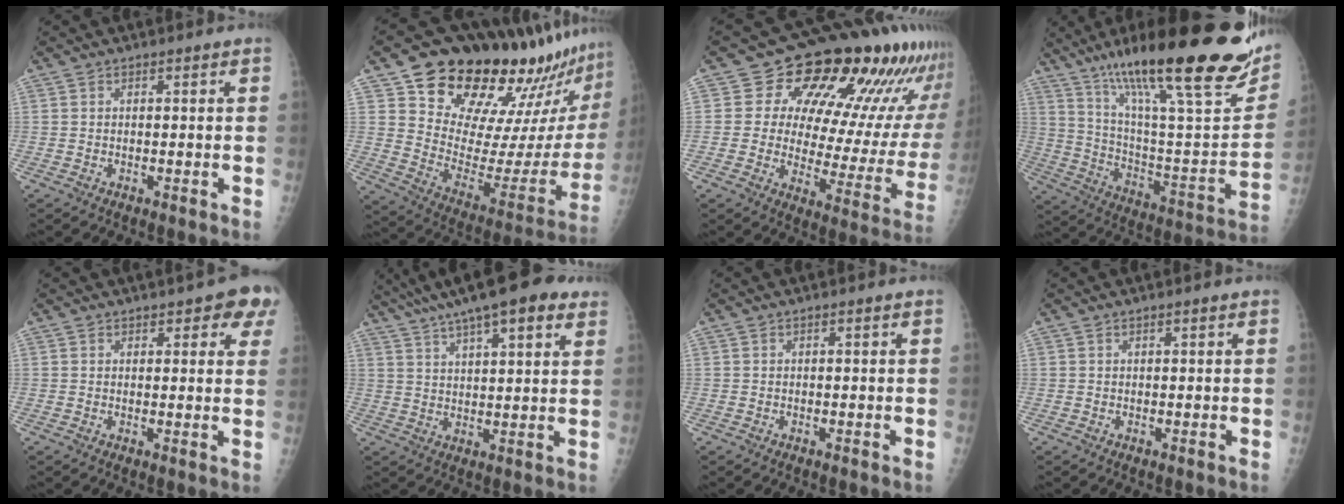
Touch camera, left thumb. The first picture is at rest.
{"total": 28.5, "force": [23.6, 8.6, 13.4], "torque": [-0.166, -0.157, 0.333]}
{"total": 22.5, "force": [14.0, 10.1, 14.5], "torque": [-0.147, -0.061, 0.182]}
{"total": 33.8, "force": [21.1, 6.7, 25.5], "torque": [-0.357, -0.054, 0.337]}
{"total": 6.5, "force": [4.0, 2.8, 4.3], "torque": [-0.011, -0.009, 0.040]}
{"total": 17.9, "force": [12.4, 4.8, 12.1], "torque": [-0.187, 0.003, 0.185]}
{"total": 0.0}
{"total": 0.0}